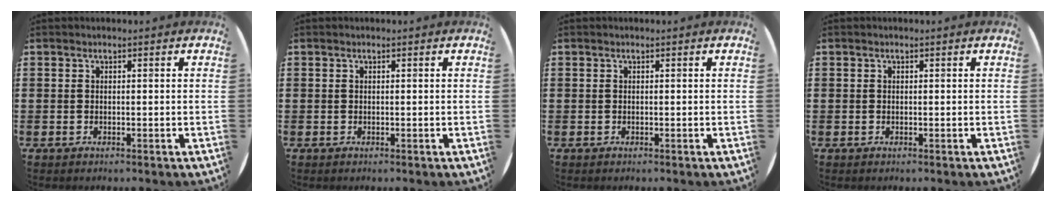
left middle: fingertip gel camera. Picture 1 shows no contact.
{"total": 0.0}
{"total": 0.0}
{"total": 0.0}